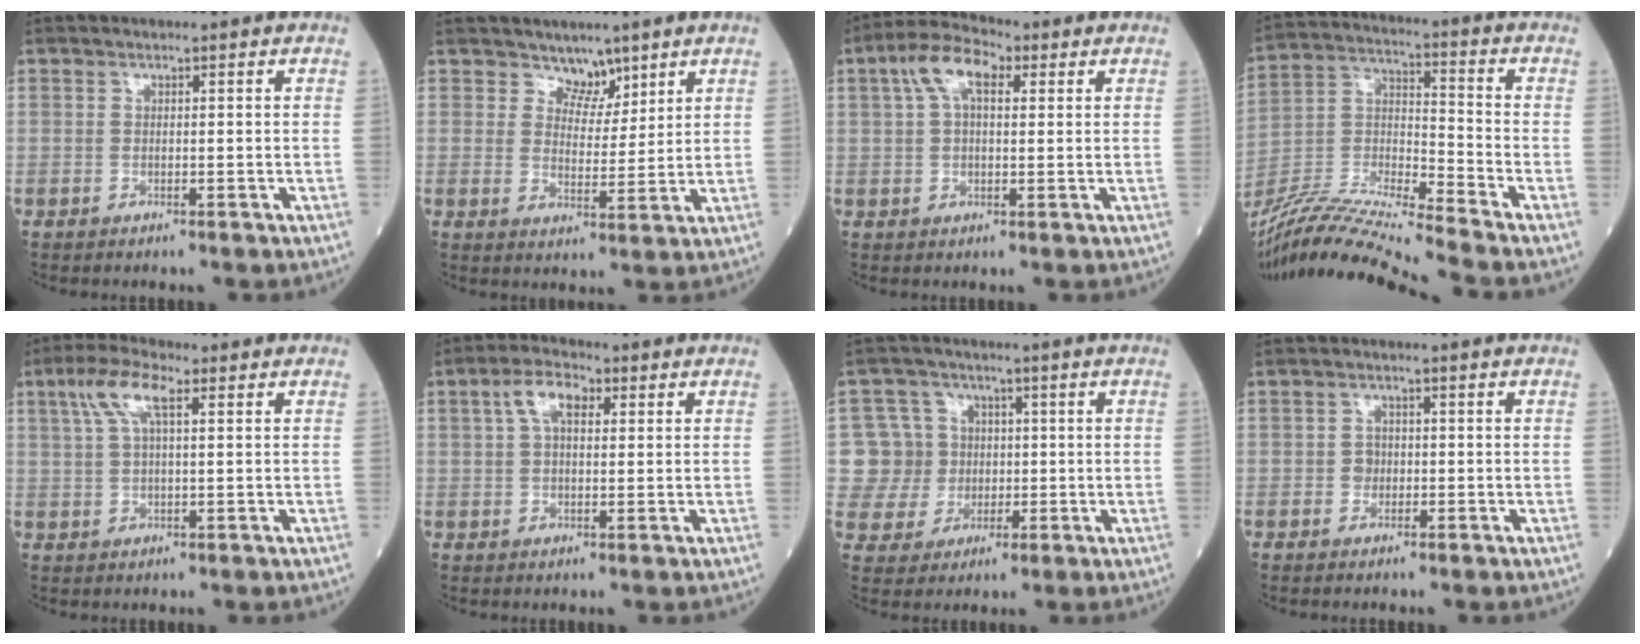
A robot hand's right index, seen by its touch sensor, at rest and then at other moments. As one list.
[{"total": 3.8, "force": [3.2, 2.1, 0.4], "torque": [0.004, -0.006, 0.055]}, {"total": 7.0, "force": [2.6, 3.0, 5.8], "torque": [-0.121, 0.031, 0.045]}, {"total": 17.5, "force": [-15.8, -2.4, 7.0], "torque": [-0.132, -0.006, -0.292]}, {"total": 5.9, "force": [2.5, 1.4, 5.2], "torque": [-0.113, 0.022, 0.050]}, {"total": 5.2, "force": [1.8, 2.4, 4.2], "torque": [-0.086, 0.021, 0.034]}, {"total": 7.8, "force": [0.5, 7.8, 0.6], "torque": [-0.017, 0.020, 0.018]}, {"total": 1.4, "force": [-0.5, 1.2, 0.5], "torque": [-0.003, 0.006, -0.008]}]